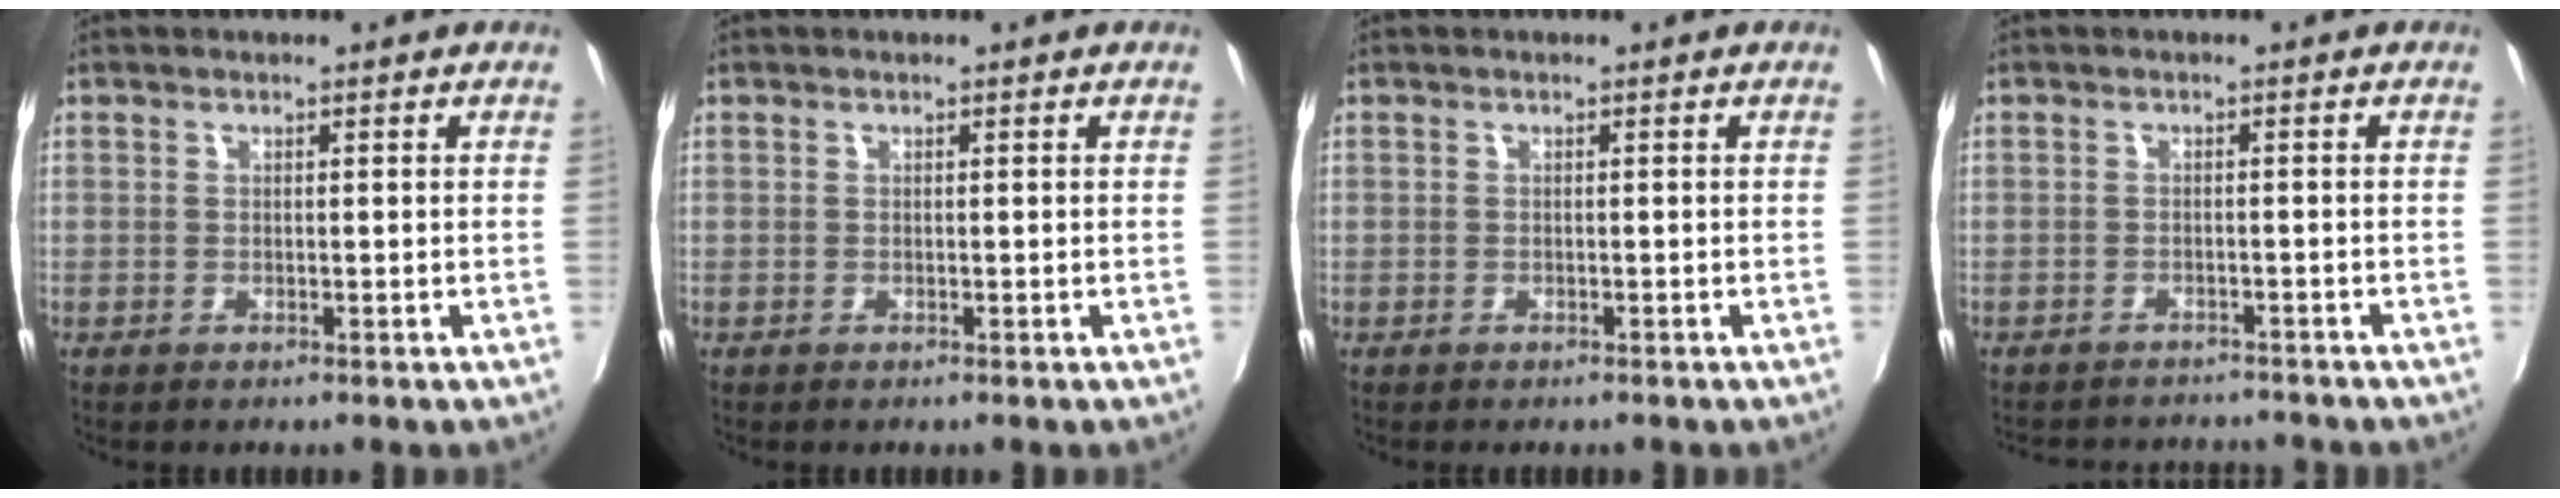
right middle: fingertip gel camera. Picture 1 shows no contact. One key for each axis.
{"total": 0.0}
{"total": 0.7, "fx": -0.6, "fy": 0.4, "fz": 0.0, "tx": -0.004, "ty": 0.000, "tz": -0.008}
{"total": 7.5, "fx": -7.0, "fy": 1.9, "fz": 2.0, "tx": -0.054, "ty": -0.010, "tz": -0.097}